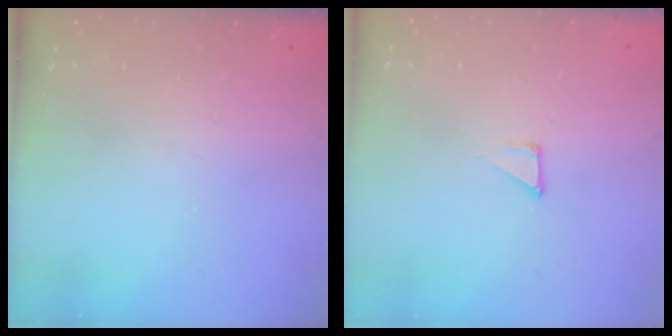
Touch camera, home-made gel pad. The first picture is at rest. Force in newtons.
{"total": 2.7, "press": 2.7, "slide": 0.3}